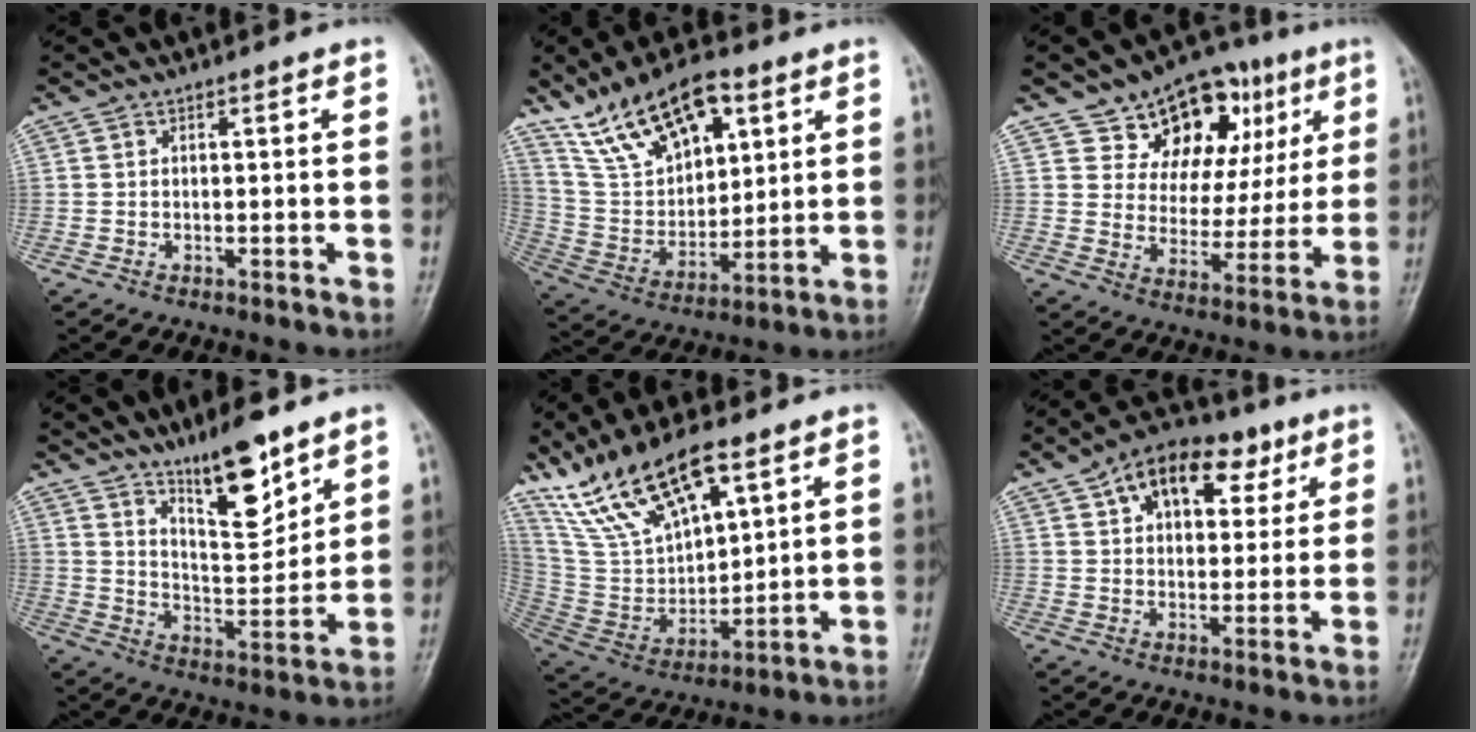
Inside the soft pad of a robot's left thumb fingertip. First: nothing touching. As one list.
[{"total": 19.3, "force": [11.1, 9.3, 12.8], "torque": [-0.196, -0.041, 0.219]}, {"total": 17.7, "force": [8.3, 11.9, 10.1], "torque": [-0.084, -0.010, 0.132]}, {"total": 11.9, "force": [8.4, 3.5, 7.7], "torque": [-0.105, -0.069, 0.153]}, {"total": 18.3, "force": [11.7, 7.3, 12.0], "torque": [-0.199, -0.043, 0.238]}, {"total": 14.2, "force": [6.6, 8.8, 9.0], "torque": [-0.093, -0.001, 0.101]}]